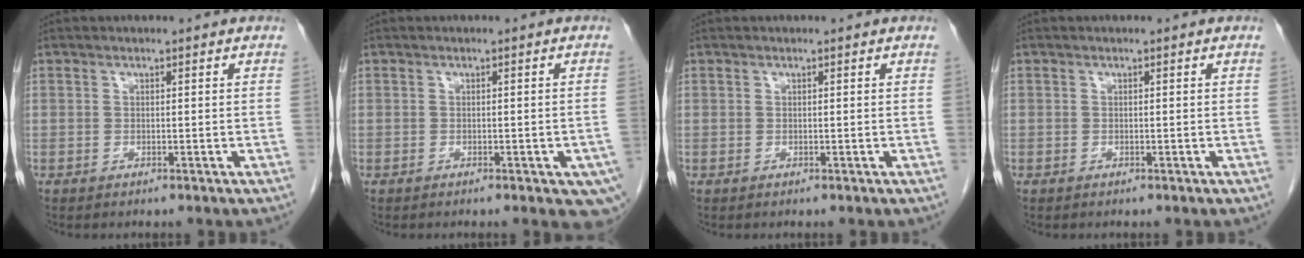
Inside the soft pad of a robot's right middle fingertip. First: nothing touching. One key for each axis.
{"total": 6.1, "fx": -3.7, "fy": 1.8, "fz": 4.5, "tx": -0.032, "ty": -0.009, "tz": -0.049}
{"total": 0.0}
{"total": 0.0}